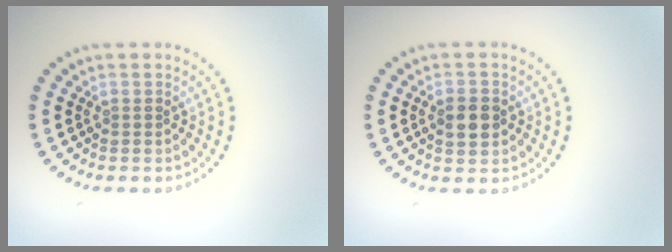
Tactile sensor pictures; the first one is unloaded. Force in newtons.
{"total": 3.1, "press": 3.1, "slide": 0.2}